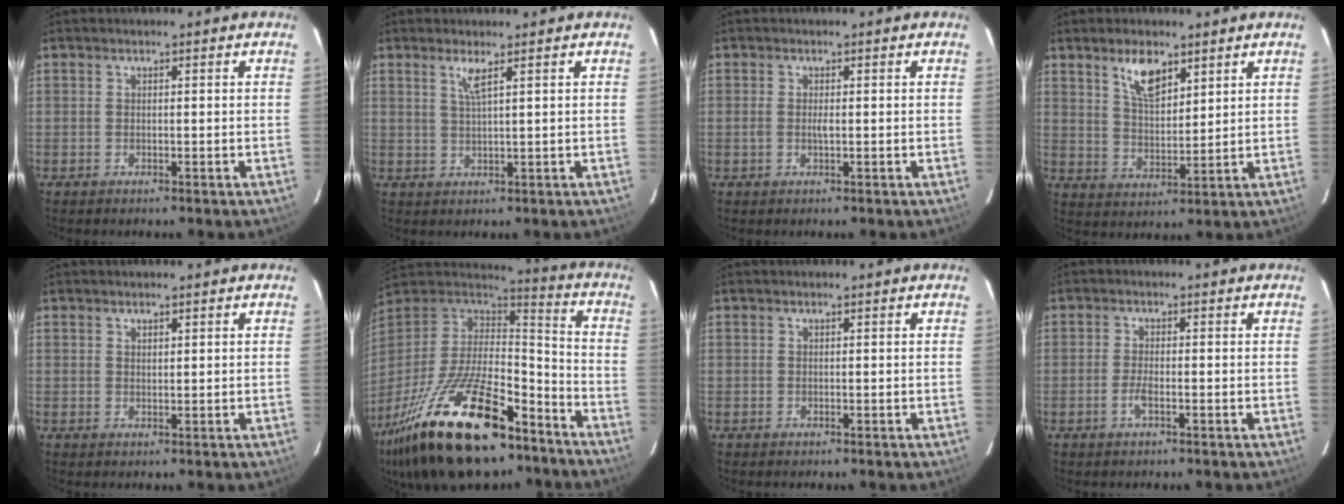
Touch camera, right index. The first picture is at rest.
{"total": 2.5, "force": [1.4, -0.3, 2.1], "torque": [-0.042, -0.005, 0.027]}
{"total": 1.4, "force": [-0.2, 0.4, 1.3], "torque": [-0.027, -0.001, -0.004]}
{"total": 7.5, "force": [4.7, 3.2, 4.9], "torque": [-0.082, 0.003, 0.092]}
{"total": 0.9, "force": [0.7, 0.4, 0.4], "torque": [-0.005, 0.001, 0.013]}
{"total": 31.6, "force": [-19.9, 12.5, 21.2], "torque": [-0.410, -0.035, -0.313]}
{"total": 0.0}
{"total": 2.4, "force": [-1.1, 0.6, 2.0], "torque": [-0.047, 0.000, -0.023]}